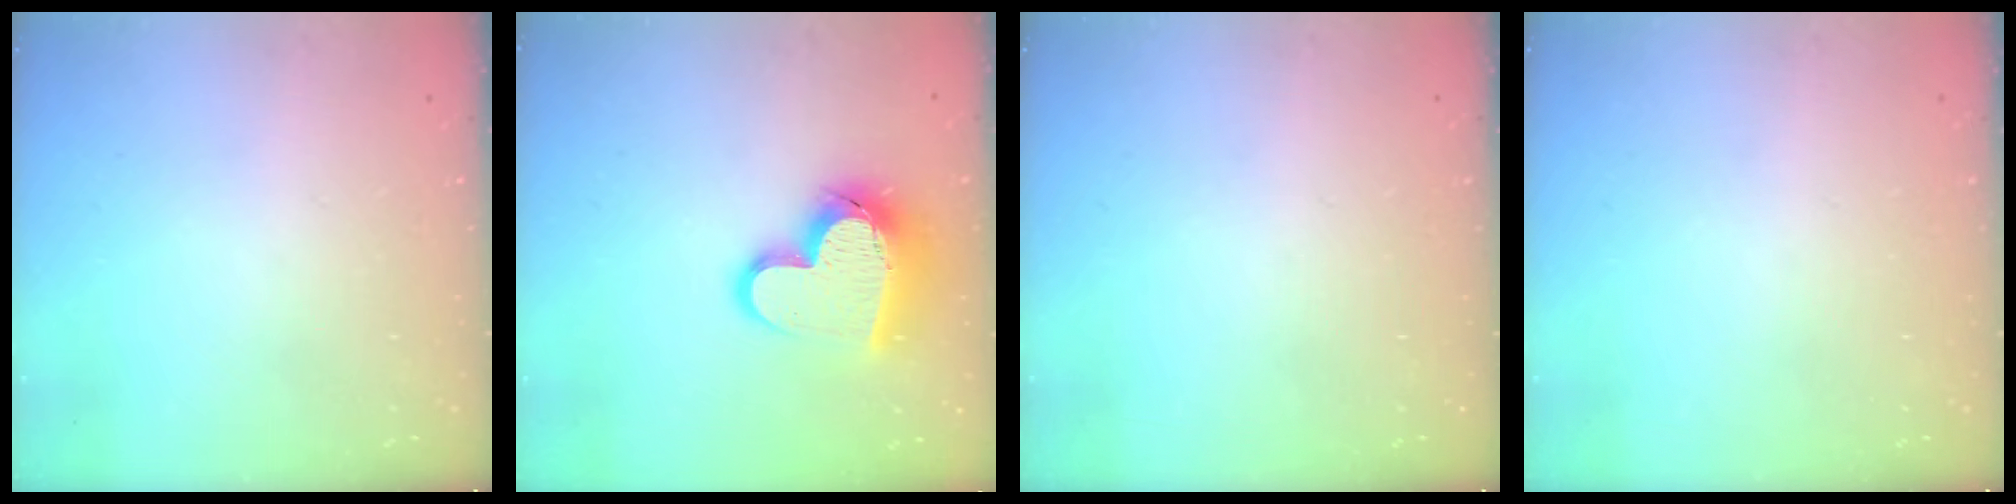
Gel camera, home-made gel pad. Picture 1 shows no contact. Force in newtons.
{"total": 17.0, "press": 16.9, "slide": 1.7}
{"total": 0.0}
{"total": 0.0}